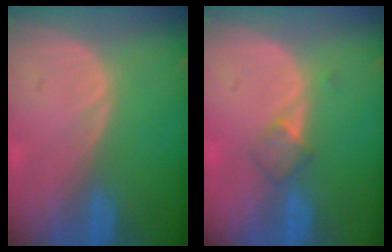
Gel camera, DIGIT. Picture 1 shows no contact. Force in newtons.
{"total": 2.7, "press": 2.4, "slide": 1.1}